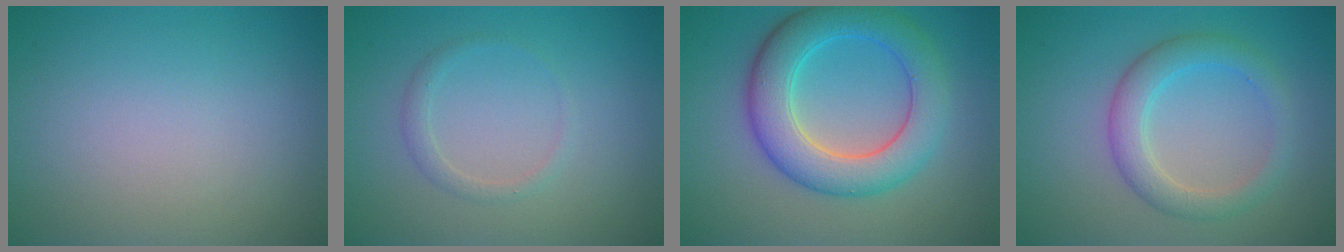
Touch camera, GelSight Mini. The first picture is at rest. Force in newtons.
{"total": 1.2, "press": 1.2, "slide": 0.2}
{"total": 7.1, "press": 7.1, "slide": 0.1}
{"total": 3.5, "press": 3.5, "slide": 0.2}